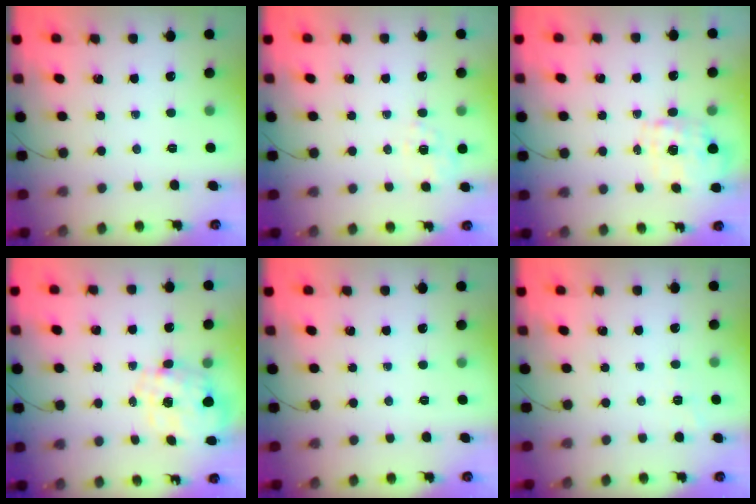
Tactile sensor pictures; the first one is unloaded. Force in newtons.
{"total": 2.5, "press": 1.8, "slide": 1.7}
{"total": 1.6, "press": 1.5, "slide": 0.5}
{"total": 2.4, "press": 2.2, "slide": 1.0}
{"total": 0.0}
{"total": 1.8, "press": 1.1, "slide": 1.4}